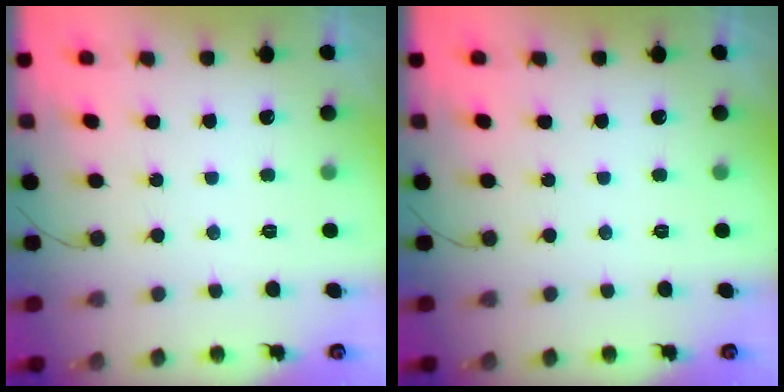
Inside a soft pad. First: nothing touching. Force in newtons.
{"total": 0.0}